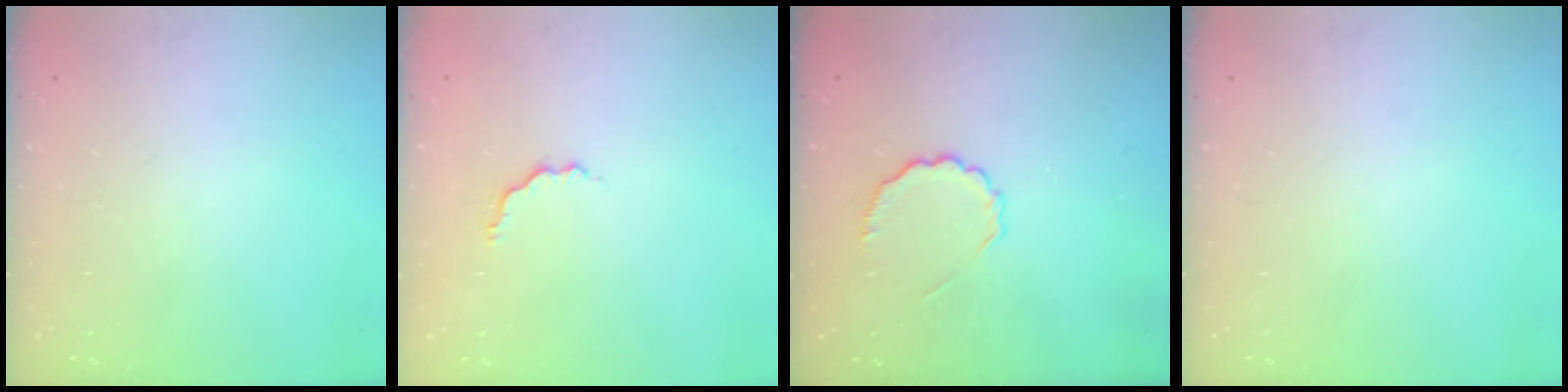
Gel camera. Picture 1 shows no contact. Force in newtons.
{"total": 3.1, "press": 3.0, "slide": 0.6}
{"total": 5.7, "press": 5.4, "slide": 1.7}
{"total": 0.0}